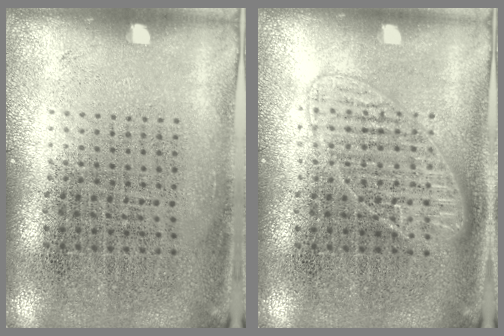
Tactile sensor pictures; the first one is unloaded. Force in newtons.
{"total": 2.3, "press": 2.2, "slide": 0.3}